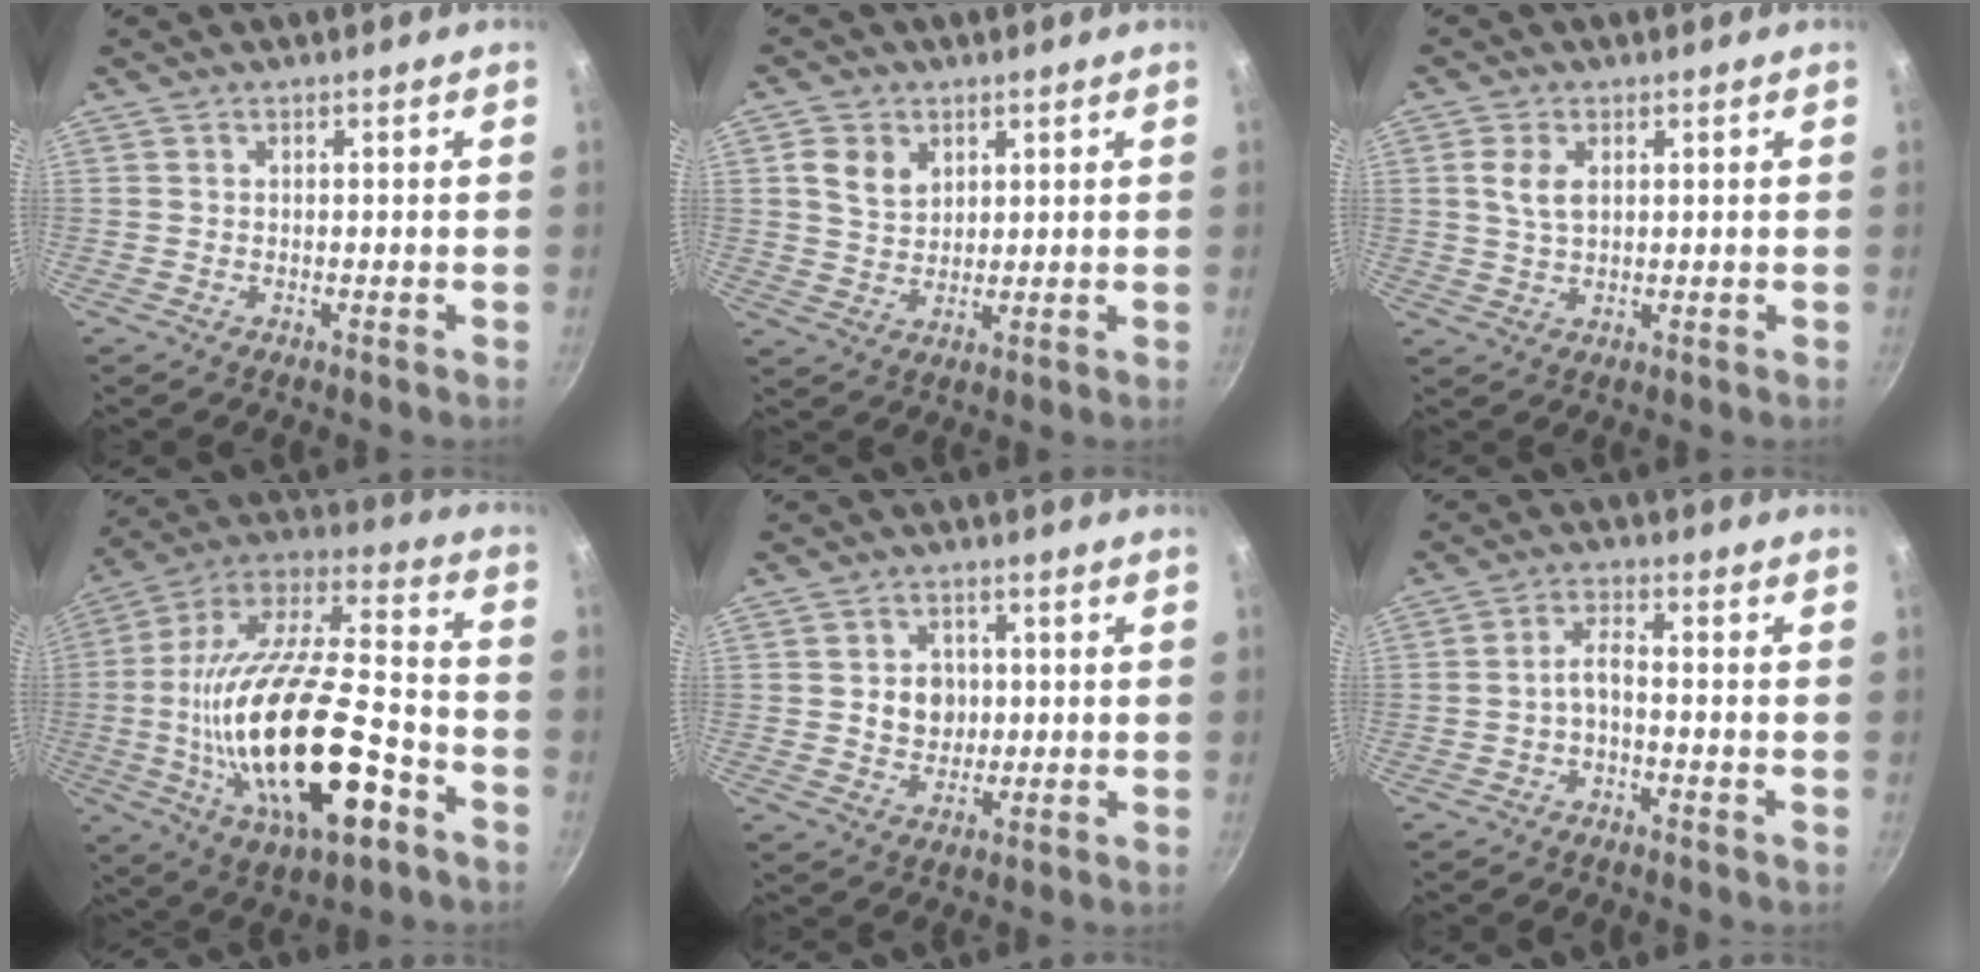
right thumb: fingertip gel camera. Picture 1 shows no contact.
{"total": 6.0, "force": [2.2, 4.6, 3.1], "torque": [-0.040, -0.006, 0.043]}
{"total": 4.5, "force": [1.3, 2.7, 3.4], "torque": [-0.062, 0.000, 0.025]}
{"total": 29.8, "force": [-8.0, 12.5, 25.8], "torque": [-0.461, 0.029, -0.130]}
{"total": 5.7, "force": [0.5, 4.9, 2.9], "torque": [-0.019, -0.001, 0.009]}
{"total": 3.4, "force": [-1.6, 1.2, 2.8], "torque": [-0.057, 0.028, -0.033]}